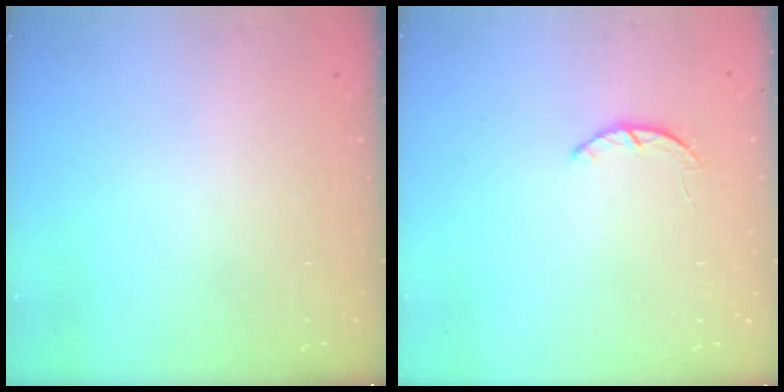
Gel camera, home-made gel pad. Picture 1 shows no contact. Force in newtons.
{"total": 2.5, "press": 2.5, "slide": 0.5}